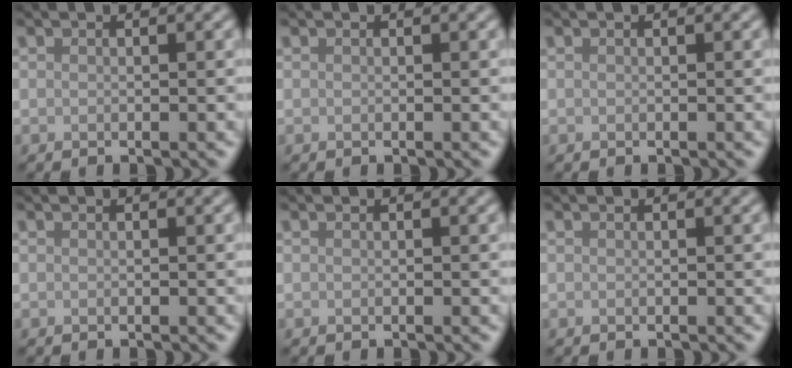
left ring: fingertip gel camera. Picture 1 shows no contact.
{"total": 0.0}
{"total": 0.0}
{"total": 0.0}
{"total": 0.0}
{"total": 0.0}